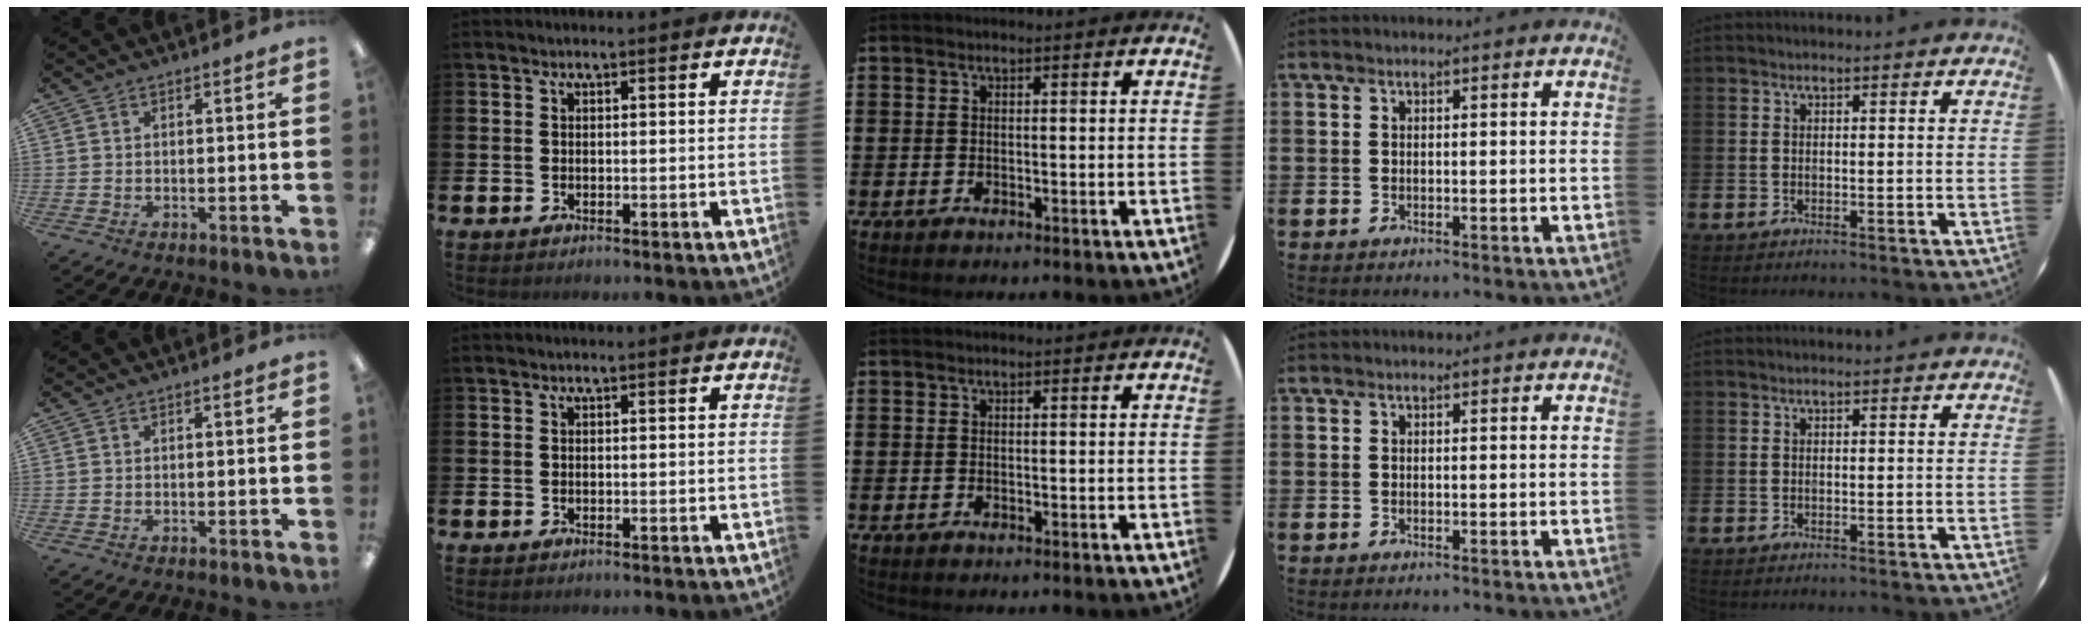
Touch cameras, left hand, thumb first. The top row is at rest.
{}